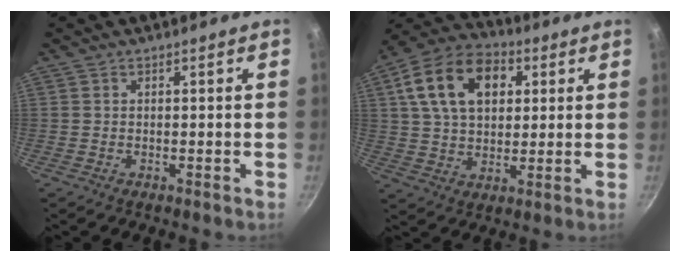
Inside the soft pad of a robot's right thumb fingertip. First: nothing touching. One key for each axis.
{"total": 17.1, "fx": 5.3, "fy": 11.4, "fz": 11.5, "tx": -0.180, "ty": 0.011, "tz": 0.079}